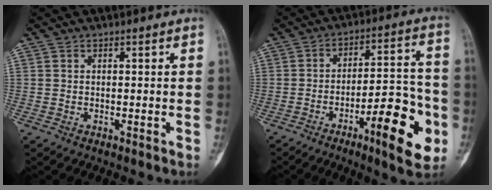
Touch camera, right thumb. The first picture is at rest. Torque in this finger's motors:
{"motor_torque": [0.20, 0.56, 0.23, -0.21, 0.12]}